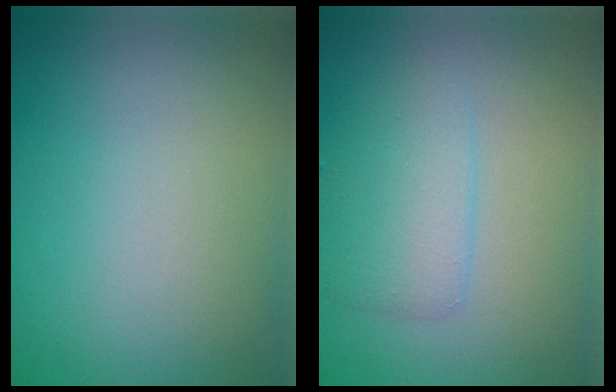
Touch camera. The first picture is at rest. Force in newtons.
{"total": 2.9, "press": 2.9, "slide": 0.2}